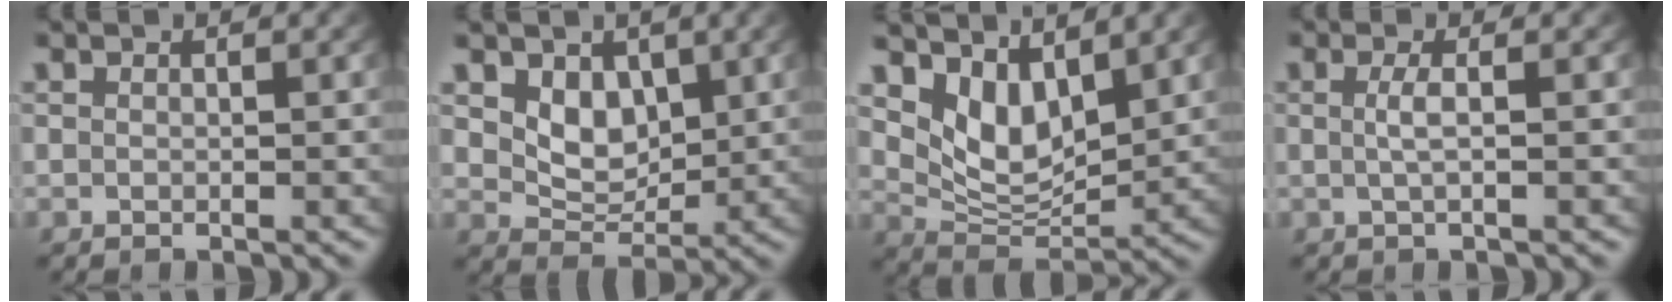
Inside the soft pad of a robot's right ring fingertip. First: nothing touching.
{"total": 4.6, "force": [1.5, 3.3, 2.8], "torque": [-0.053, -0.020, 0.037]}
{"total": 8.9, "force": [2.6, 6.6, 5.4], "torque": [-0.105, -0.016, 0.043]}
{"total": 1.5, "force": [-0.2, -0.1, 1.5], "torque": [-0.035, -0.006, 0.002]}